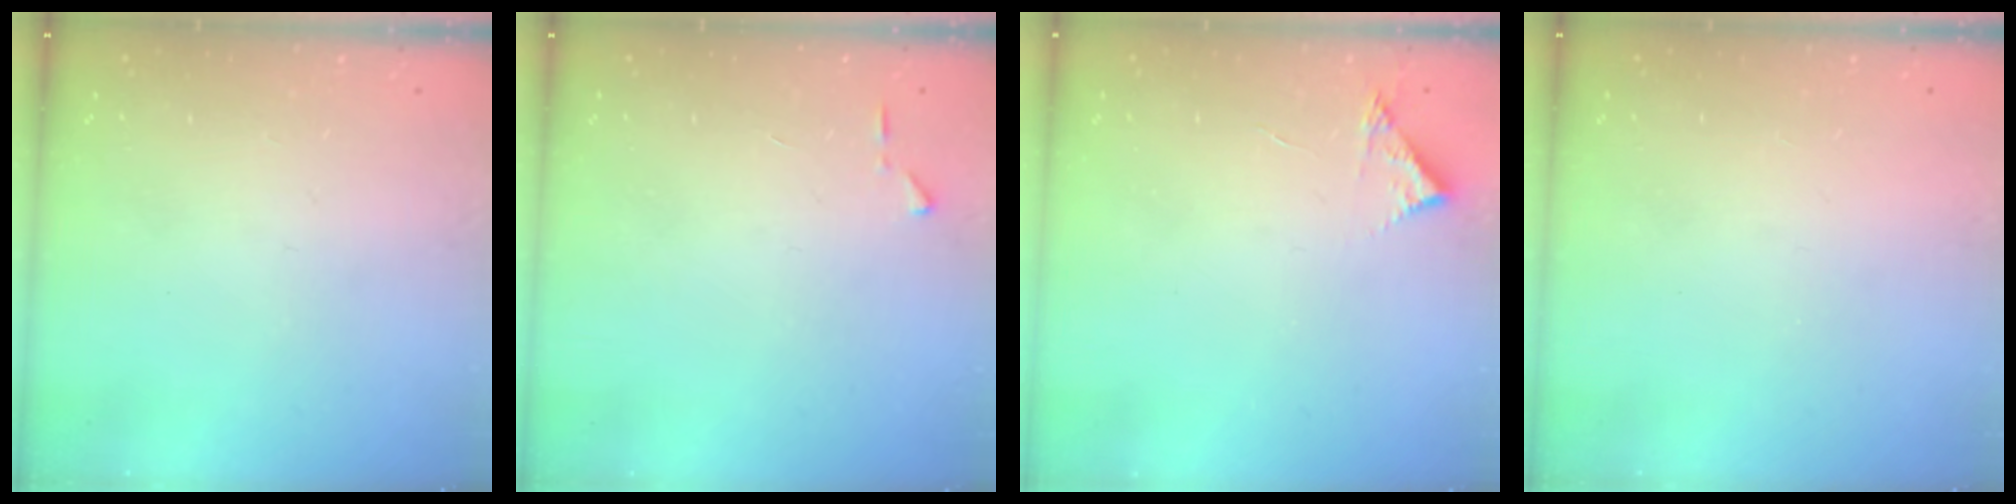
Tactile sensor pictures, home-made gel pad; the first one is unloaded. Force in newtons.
{"total": 3.6, "press": 3.6, "slide": 0.5}
{"total": 3.6, "press": 3.6, "slide": 0.1}
{"total": 1.5, "press": 1.5, "slide": 0.1}